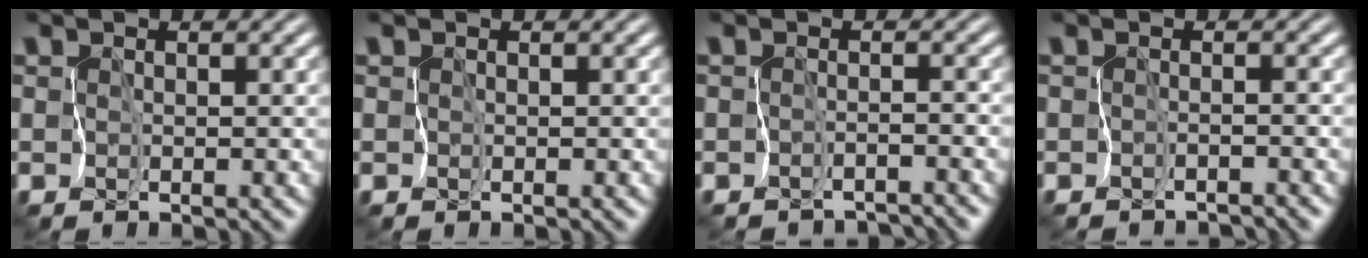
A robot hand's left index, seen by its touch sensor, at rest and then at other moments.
{"total": 0.0}
{"total": 3.0, "force": [-3.0, 0.6, 0.4], "torque": [-0.001, -0.002, -0.045]}
{"total": 1.9, "force": [-1.9, 0.1, 0.0], "torque": [0.003, -0.005, -0.032]}